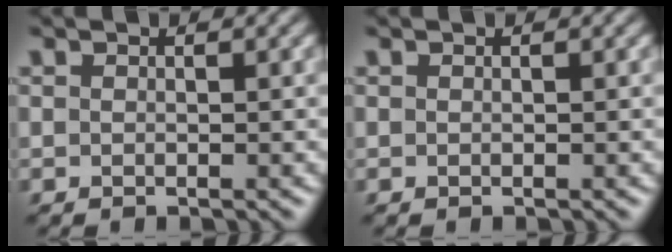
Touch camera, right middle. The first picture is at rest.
{"total": 0.0}